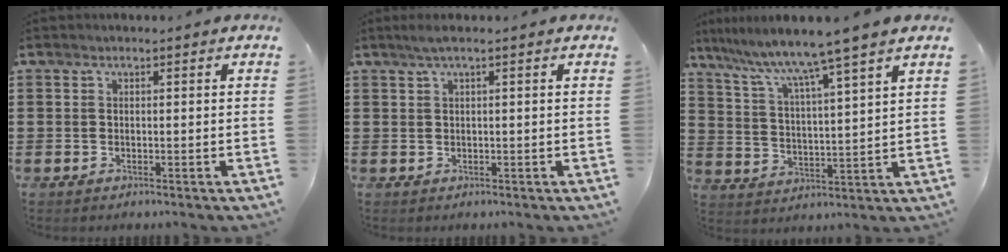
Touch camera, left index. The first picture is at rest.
{"total": 1.4, "force": [0.4, 0.0, 1.4], "torque": [-0.024, -0.001, 0.007]}
{"total": 6.8, "force": [5.8, -1.4, 3.3], "torque": [-0.090, -0.048, 0.088]}